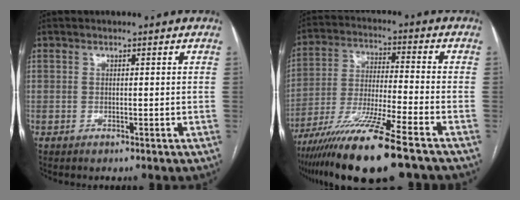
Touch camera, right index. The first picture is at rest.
{"total": 16.4, "force": [-11.5, 0.1, 11.7], "torque": [-0.229, -0.046, -0.206]}